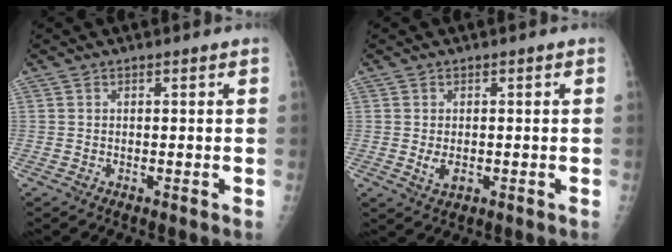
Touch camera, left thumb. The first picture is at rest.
{"total": 2.9, "force": [-0.4, 1.9, 2.2], "torque": [-0.035, -0.005, -0.001]}